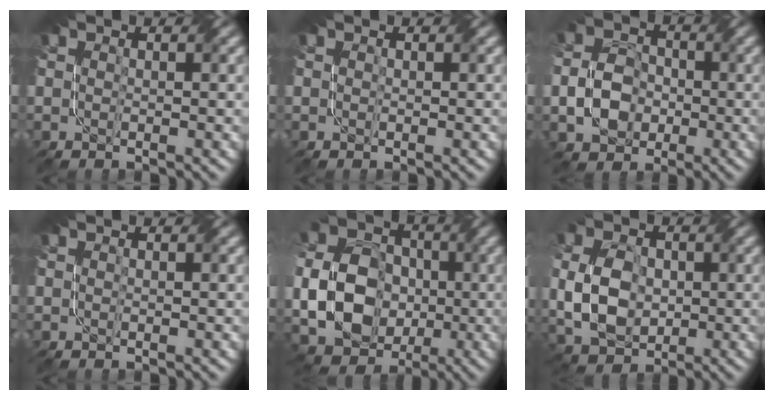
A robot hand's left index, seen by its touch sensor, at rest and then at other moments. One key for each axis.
{"total": 0.0}
{"total": 4.4, "fx": -2.0, "fy": 3.2, "fz": 2.3, "tx": -0.038, "ty": 0.000, "tz": -0.044}
{"total": 0.0}
{"total": 12.1, "fx": -2.2, "fy": 9.6, "fz": 7.1, "tx": -0.135, "ty": -0.024, "tz": -0.049}
{"total": 7.3, "fx": -1.1, "fy": 5.2, "fz": 5.1, "tx": -0.112, "ty": -0.004, "tz": -0.028}